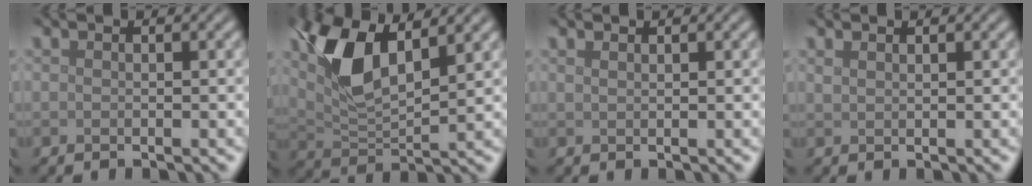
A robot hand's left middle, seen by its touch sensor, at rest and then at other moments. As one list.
[{"total": 7.2, "force": [3.3, 2.8, 5.7], "torque": [-0.120, 0.002, 0.063]}, {"total": 0.9, "force": [0.7, 0.2, 0.4], "torque": [-0.005, -0.001, 0.009]}, {"total": 0.9, "force": [0.8, 0.1, 0.3], "torque": [-0.005, 0.000, 0.016]}]